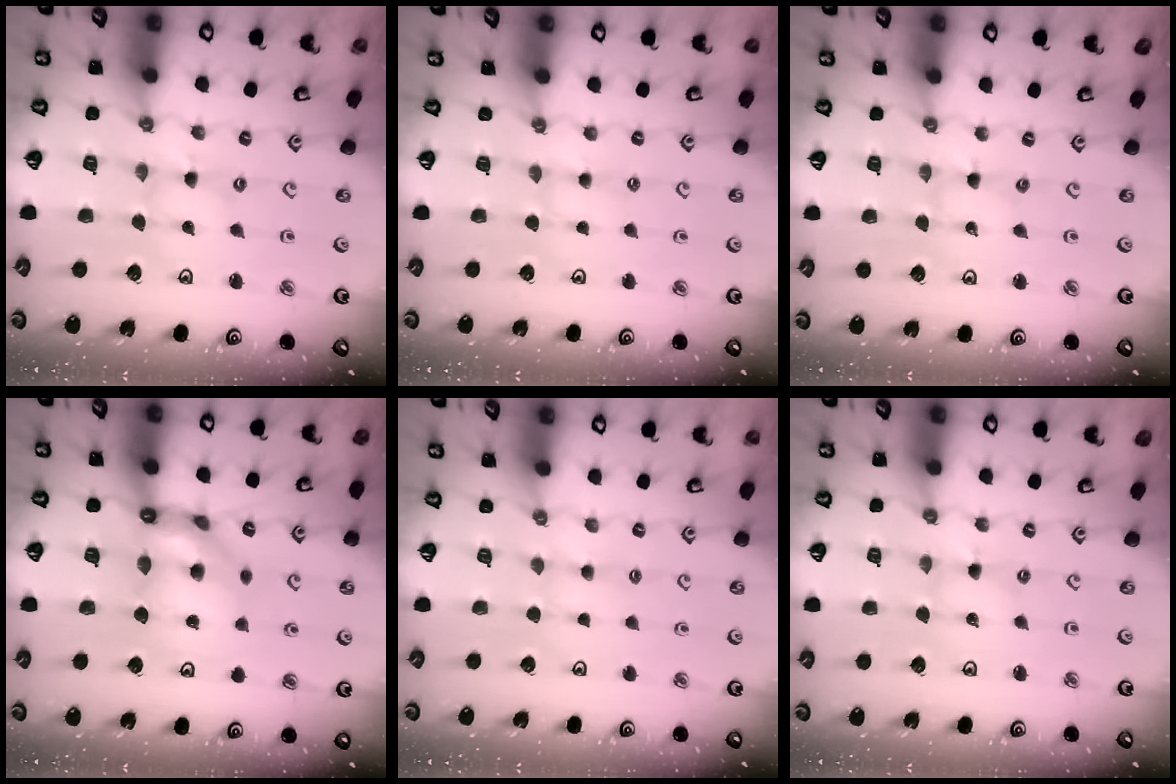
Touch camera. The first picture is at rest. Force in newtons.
{"total": 2.2, "press": 2.2, "slide": 0.4}
{"total": 0.0}
{"total": 9.8, "press": 9.7, "slide": 1.4}
{"total": 3.1, "press": 3.1, "slide": 0.6}
{"total": 0.0}